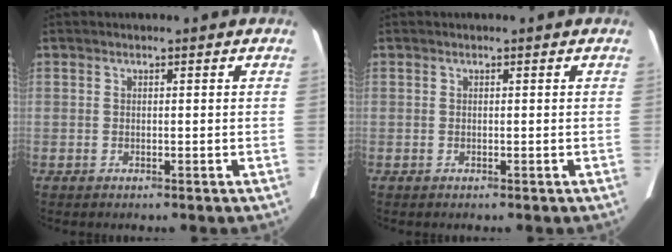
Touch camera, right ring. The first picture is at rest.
{"total": 0.0}